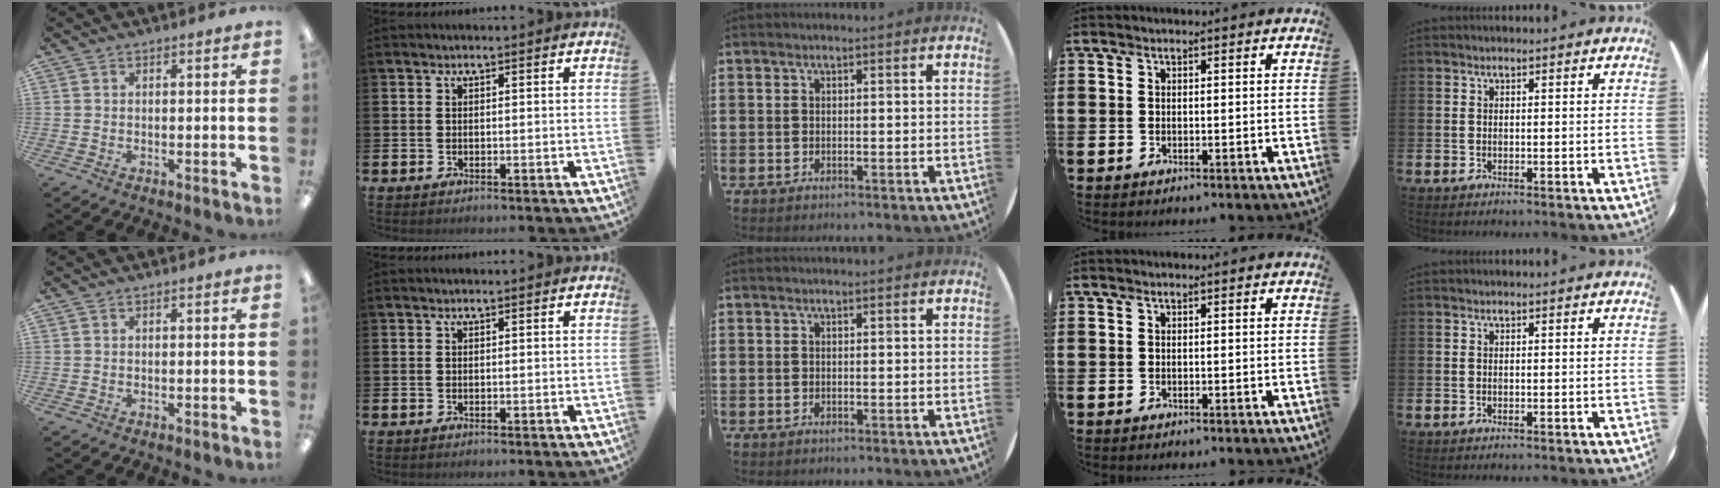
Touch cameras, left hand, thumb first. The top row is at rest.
{}